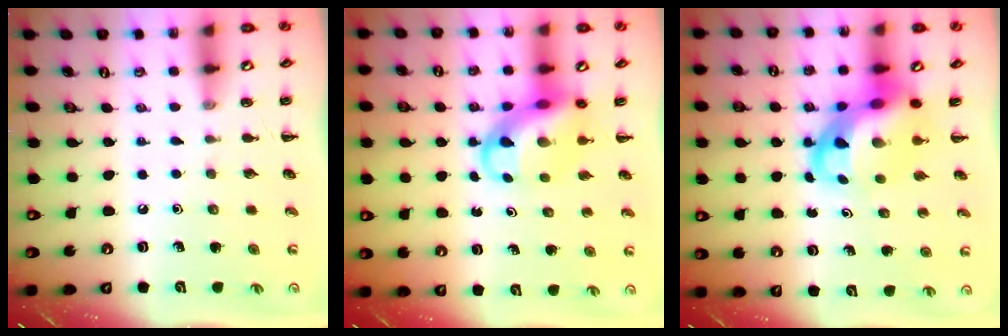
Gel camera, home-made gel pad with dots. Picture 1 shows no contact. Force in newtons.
{"total": 9.9, "press": 9.5, "slide": 2.8}
{"total": 9.2, "press": 8.9, "slide": 2.3}